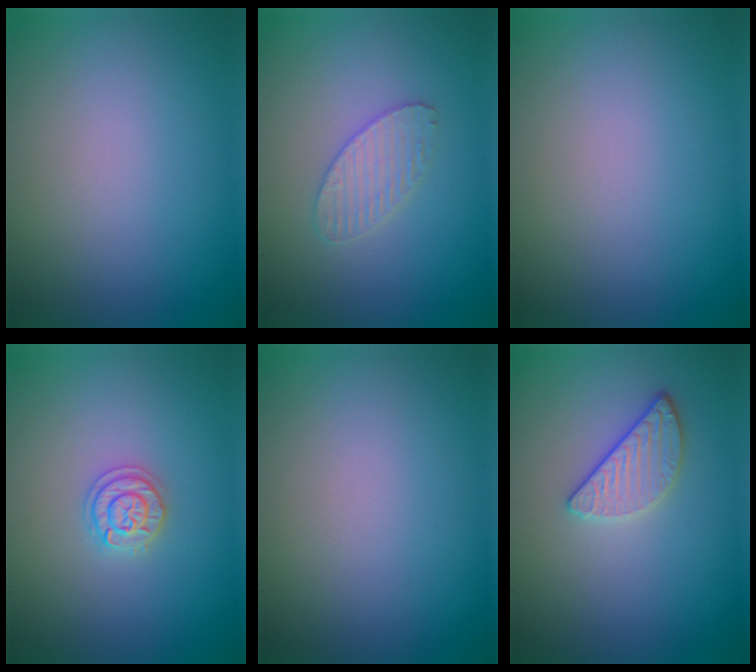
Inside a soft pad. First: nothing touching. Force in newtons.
{"total": 2.3, "press": 2.3, "slide": 0.2}
{"total": 0.0}
{"total": 2.0, "press": 1.9, "slide": 0.3}
{"total": 0.0}
{"total": 2.4, "press": 2.1, "slide": 1.1}